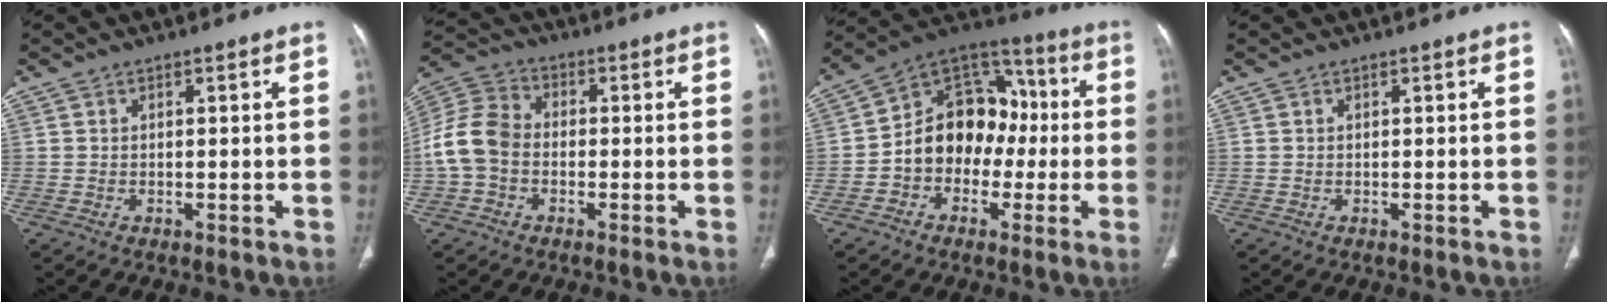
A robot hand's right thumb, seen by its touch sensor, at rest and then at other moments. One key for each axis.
{"total": 8.9, "fx": -1.0, "fy": 7.4, "fz": 4.9, "tx": -0.106, "ty": 0.030, "tz": -0.035}
{"total": 14.4, "fx": -1.5, "fy": 11.9, "fz": 7.9, "tx": -0.080, "ty": 0.049, "tz": -0.037}
{"total": 0.0}